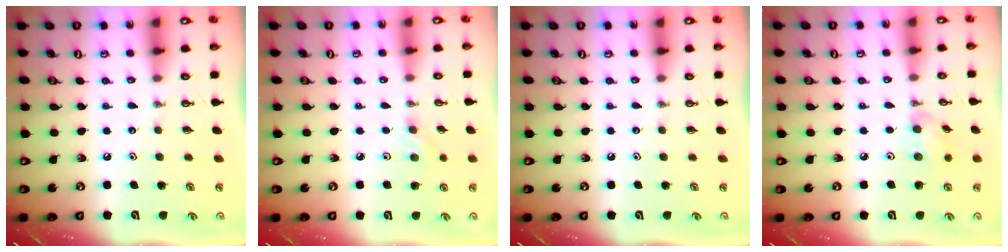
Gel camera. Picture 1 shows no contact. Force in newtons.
{"total": 2.1, "press": 2.0, "slide": 0.5}
{"total": 0.0}
{"total": 5.5, "press": 5.4, "slide": 0.9}